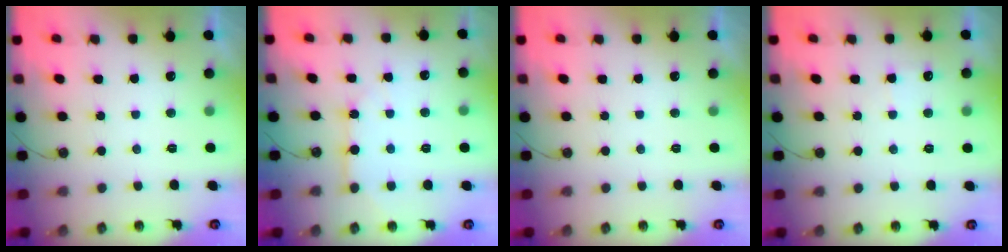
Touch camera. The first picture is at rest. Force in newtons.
{"total": 6.4, "press": 6.4, "slide": 0.3}
{"total": 0.0}
{"total": 4.1, "press": 4.0, "slide": 0.5}